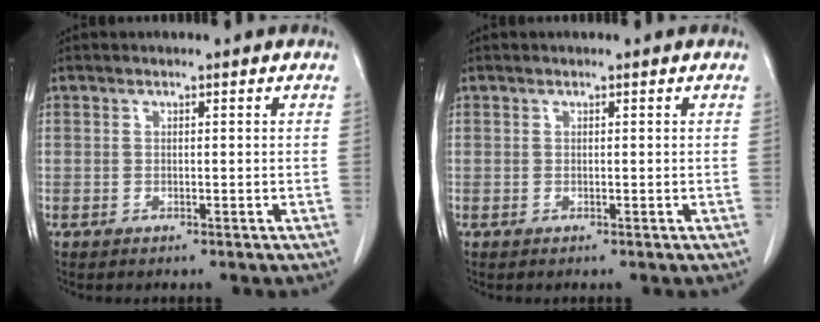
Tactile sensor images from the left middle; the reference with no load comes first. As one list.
[{"total": 0.0}]